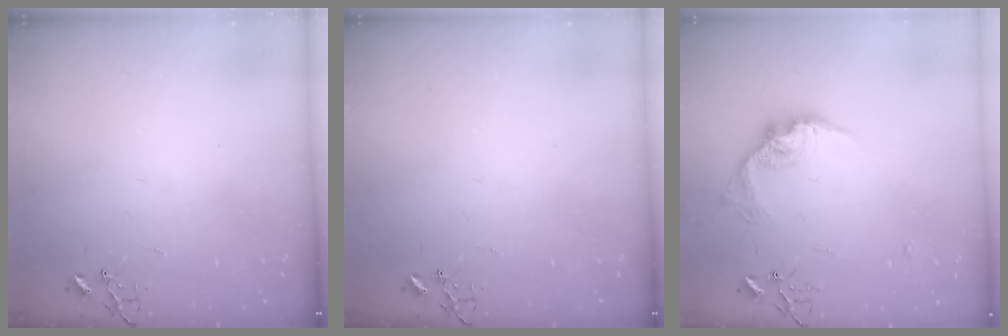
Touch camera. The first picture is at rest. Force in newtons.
{"total": 0.0}
{"total": 13.4, "press": 13.3, "slide": 0.8}